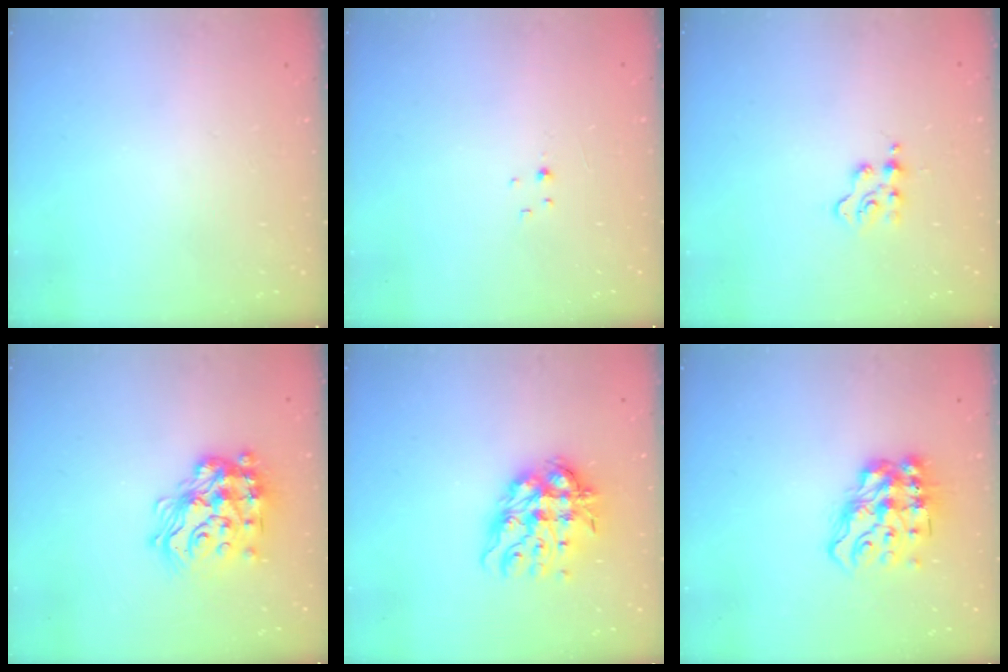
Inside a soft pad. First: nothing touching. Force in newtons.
{"total": 1.1, "press": 1.1, "slide": 0.2}
{"total": 3.2, "press": 3.2, "slide": 0.4}
{"total": 20.5, "press": 20.5, "slide": 1.1}
{"total": 13.1, "press": 13.0, "slide": 1.5}
{"total": 13.4, "press": 13.4, "slide": 1.3}